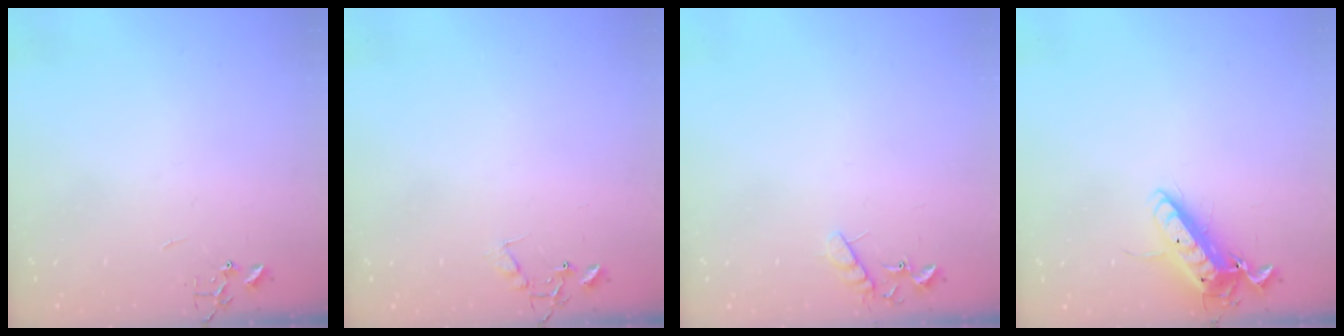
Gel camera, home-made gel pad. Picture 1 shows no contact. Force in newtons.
{"total": 7.5, "press": 7.5, "slide": 0.4}
{"total": 8.0, "press": 8.0, "slide": 0.4}
{"total": 13.6, "press": 13.4, "slide": 2.0}